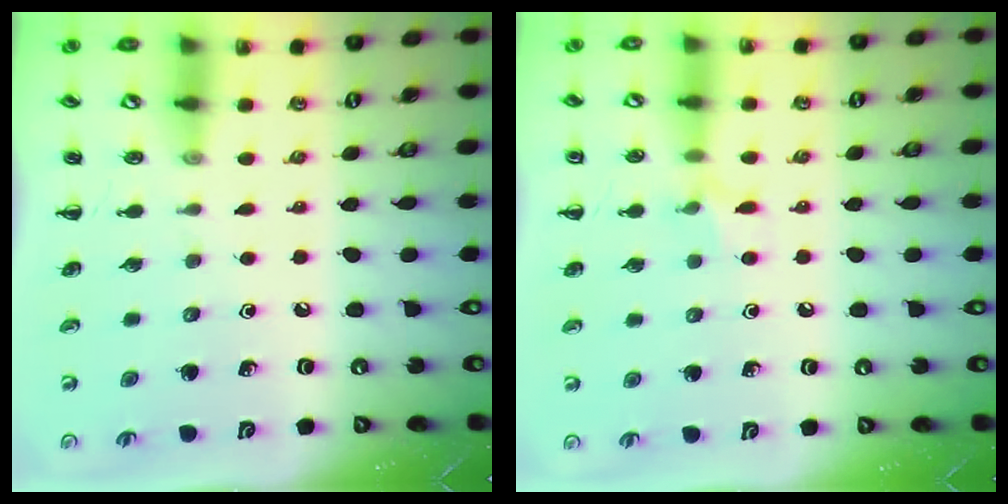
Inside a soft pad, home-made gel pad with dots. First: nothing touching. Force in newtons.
{"total": 6.5, "press": 6.3, "slide": 1.9}